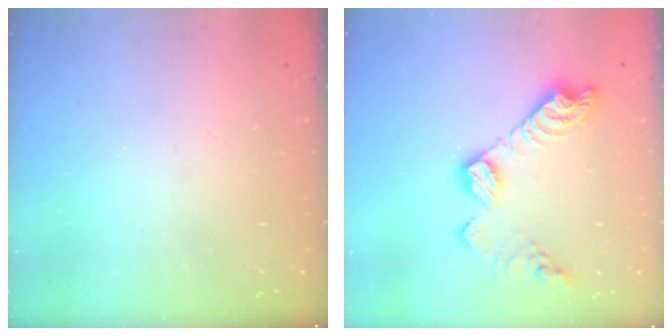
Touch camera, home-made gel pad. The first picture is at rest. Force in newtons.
{"total": 14.5, "press": 14.5, "slide": 0.8}